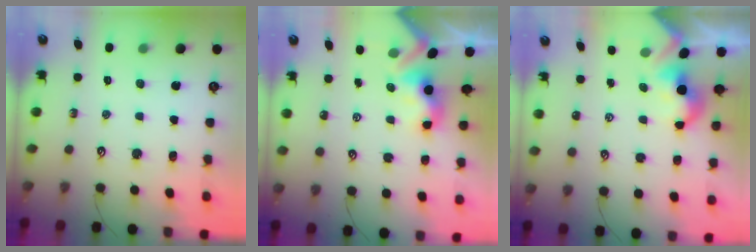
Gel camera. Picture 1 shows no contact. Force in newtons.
{"total": 3.3, "press": 3.3, "slide": 0.4}
{"total": 2.2, "press": 2.2, "slide": 0.3}